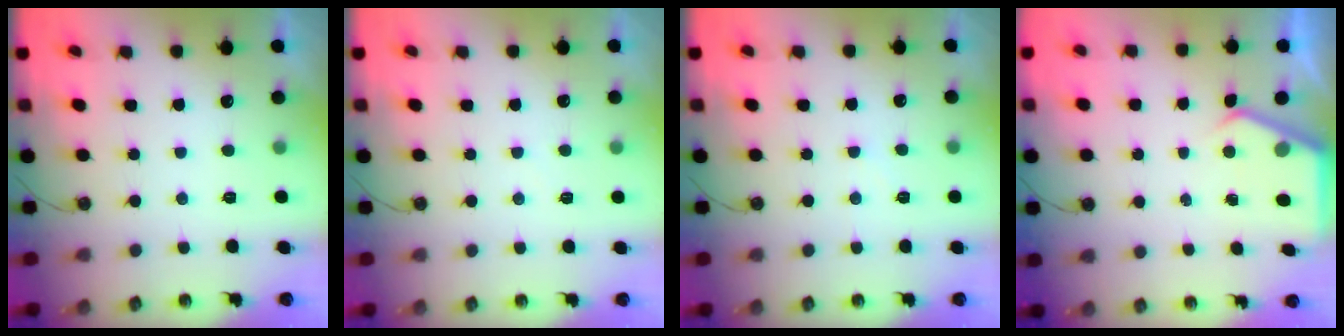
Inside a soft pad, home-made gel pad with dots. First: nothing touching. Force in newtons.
{"total": 3.5, "press": 3.5, "slide": 0.5}
{"total": 5.2, "press": 5.1, "slide": 1.0}
{"total": 3.5, "press": 3.4, "slide": 0.5}